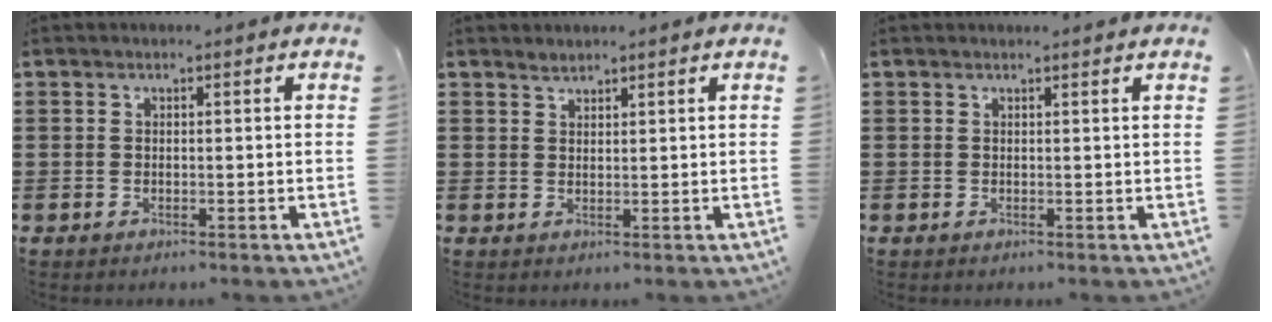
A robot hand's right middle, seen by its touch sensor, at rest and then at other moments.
{"total": 1.4, "force": [1.4, 0.2, -0.1], "torque": [-0.002, 0.000, 0.028]}
{"total": 0.7, "force": [0.6, -0.2, 0.1], "torque": [-0.002, -0.001, 0.012]}